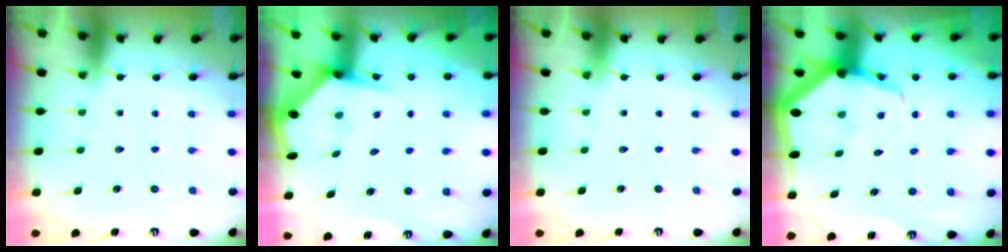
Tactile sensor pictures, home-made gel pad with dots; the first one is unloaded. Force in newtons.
{"total": 3.6, "press": 3.6, "slide": 0.4}
{"total": 0.0}
{"total": 6.7, "press": 6.6, "slide": 0.8}